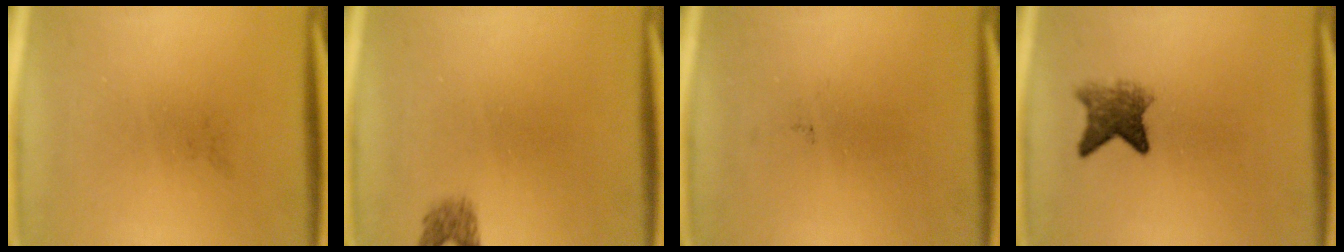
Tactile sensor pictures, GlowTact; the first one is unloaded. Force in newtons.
{"total": 1.6}
{"total": 0.0}
{"total": 4.4}